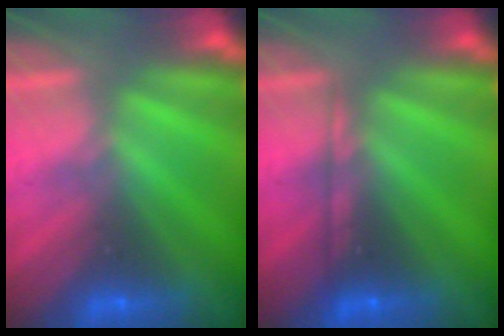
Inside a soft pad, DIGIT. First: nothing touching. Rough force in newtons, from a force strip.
{"total": 2.2}